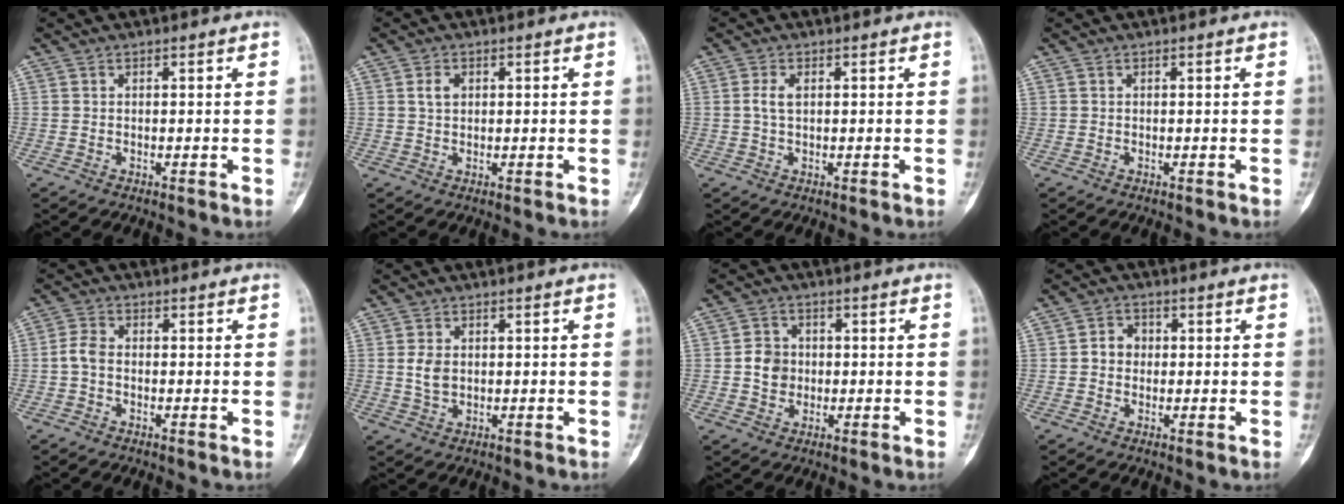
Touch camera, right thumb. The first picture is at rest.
{"total": 2.4, "force": [0.7, 1.6, 1.5], "torque": [-0.026, 0.002, 0.013]}
{"total": 2.5, "force": [0.4, 1.3, 2.1], "torque": [-0.049, 0.005, 0.008]}
{"total": 0.0}
{"total": 3.0, "force": [-0.6, 2.0, 2.2], "torque": [-0.045, 0.007, -0.020]}
{"total": 3.4, "force": [0.3, 2.3, 2.4], "torque": [-0.041, -0.001, 0.010]}
{"total": 4.9, "force": [-0.2, 4.3, 2.2], "torque": [-0.022, 0.005, -0.008]}
{"total": 3.4, "force": [0.0, 3.0, 1.6], "torque": [-0.010, 0.011, -0.008]}